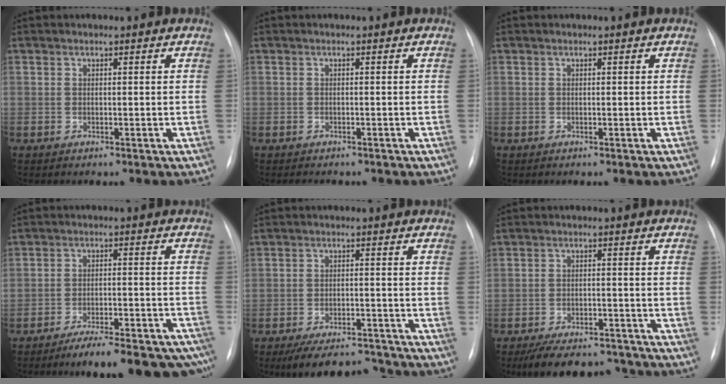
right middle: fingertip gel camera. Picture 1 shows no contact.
{"total": 2.2, "force": [-1.9, 1.0, 0.7], "torque": [-0.011, -0.002, -0.020]}
{"total": 0.0}
{"total": 17.1, "force": [-14.6, 3.4, 8.2], "torque": [-0.051, 0.025, -0.194]}
{"total": 9.9, "force": [-8.8, 3.1, 3.1], "torque": [-0.043, 0.005, -0.129]}
{"total": 11.7, "force": [-10.1, 4.2, 3.9], "torque": [-0.059, 0.008, -0.143]}